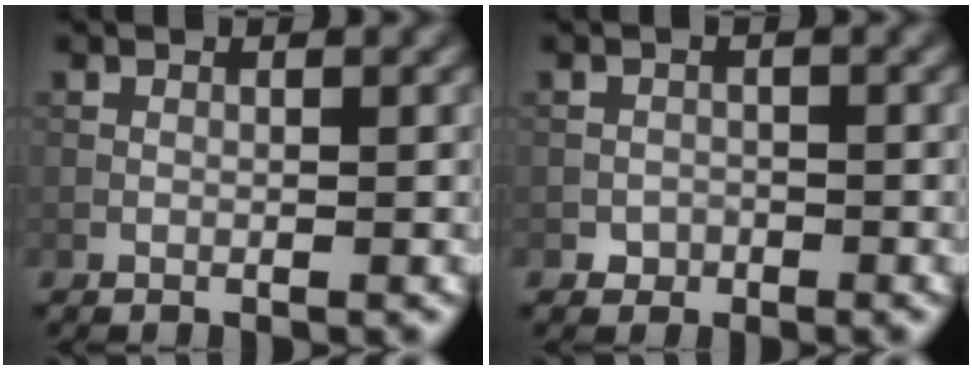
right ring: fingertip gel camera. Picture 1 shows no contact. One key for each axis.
{"total": 1.3, "fx": -0.7, "fy": 1.1, "fz": 0.0, "tx": 0.007, "ty": 0.004, "tz": -0.014}